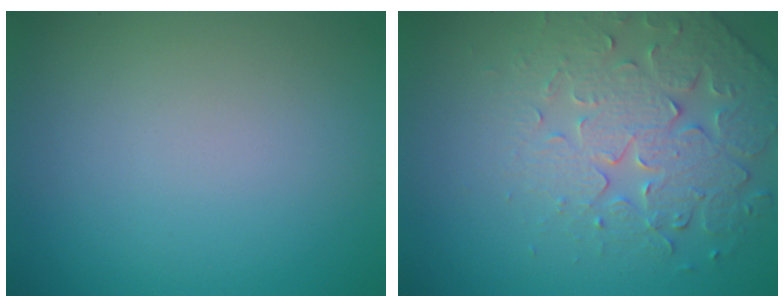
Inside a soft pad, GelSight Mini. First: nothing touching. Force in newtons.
{"total": 4.5, "press": 4.4, "slide": 1.1}